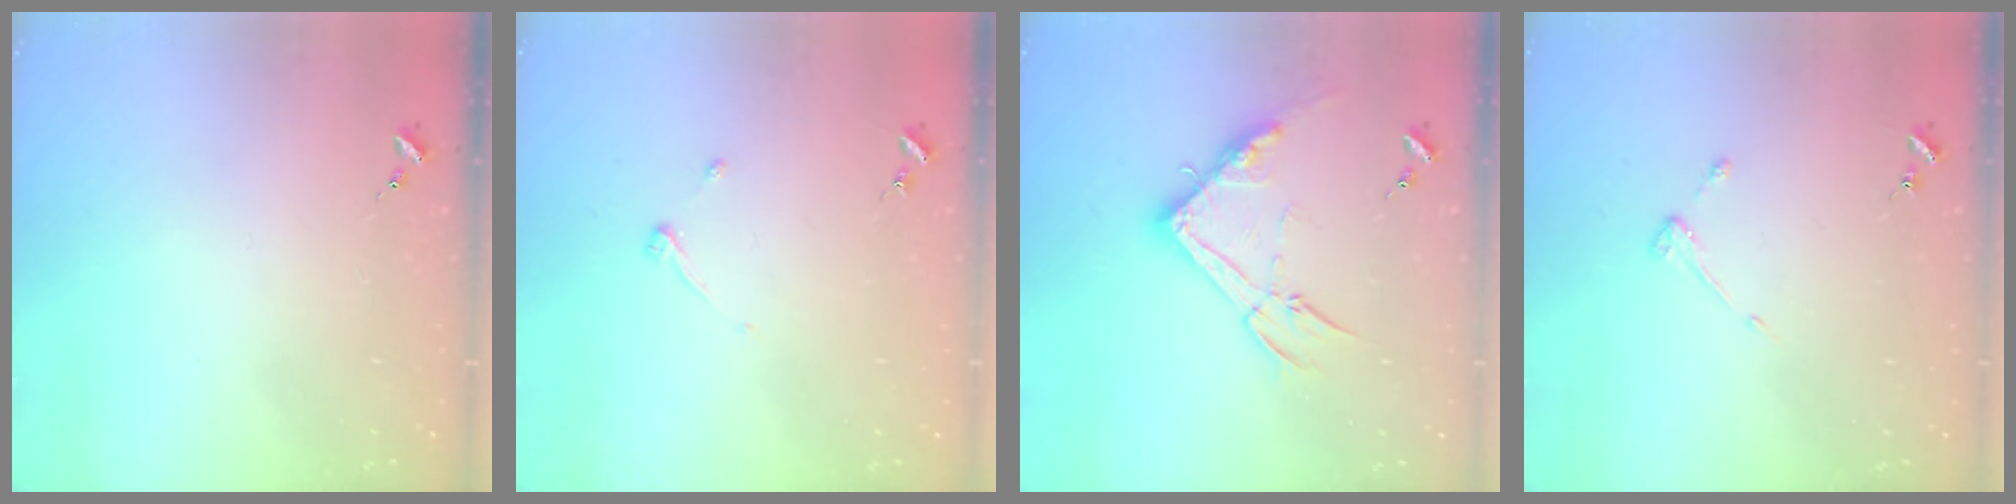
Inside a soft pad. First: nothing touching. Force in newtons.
{"total": 3.3, "press": 3.3, "slide": 0.4}
{"total": 15.2, "press": 15.2, "slide": 0.6}
{"total": 3.0, "press": 3.0, "slide": 0.4}